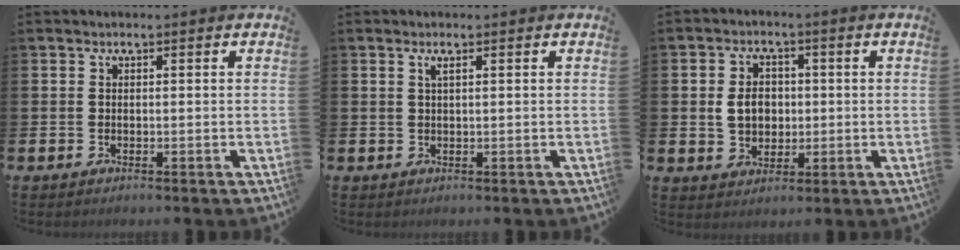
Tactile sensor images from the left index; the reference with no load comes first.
{"total": 0.9, "force": [0.5, 0.1, 0.8], "torque": [-0.022, 0.005, 0.009]}
{"total": 4.6, "force": [0.3, 3.6, 2.7], "torque": [-0.046, 0.008, -0.002]}